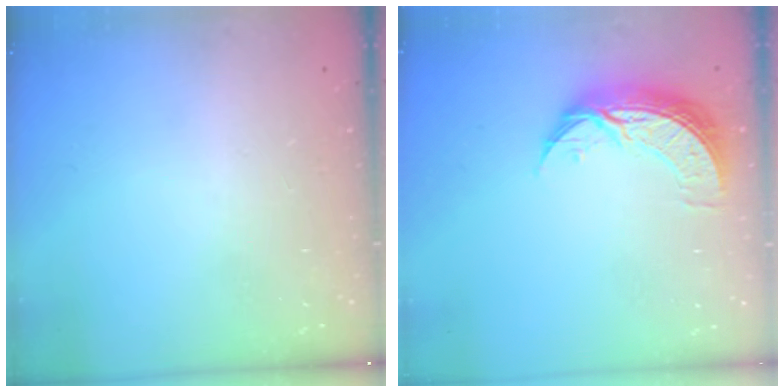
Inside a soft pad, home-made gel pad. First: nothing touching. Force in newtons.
{"total": 9.0, "press": 9.0, "slide": 0.7}